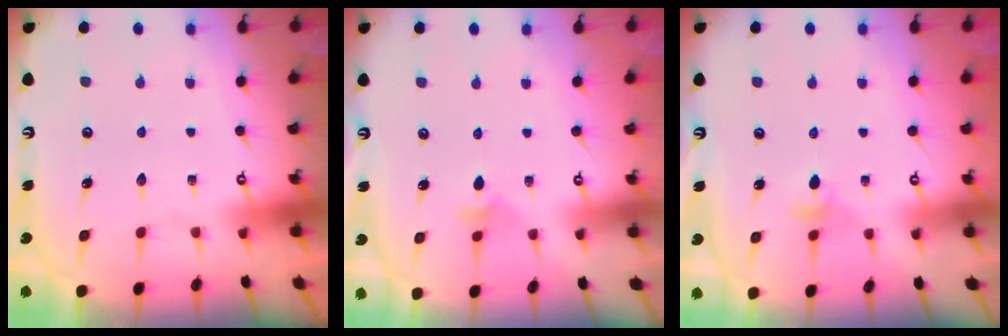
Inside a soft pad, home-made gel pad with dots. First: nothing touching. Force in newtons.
{"total": 2.9, "press": 2.8, "slide": 0.9}
{"total": 2.9, "press": 2.8, "slide": 0.6}